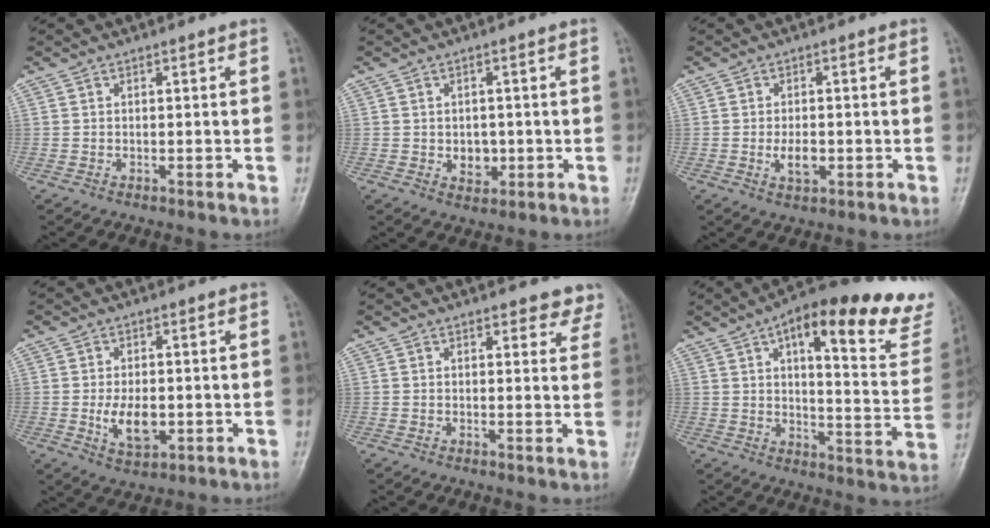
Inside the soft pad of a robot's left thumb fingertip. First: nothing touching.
{"total": 4.0, "force": [-0.5, 3.1, 2.4], "torque": [-0.017, 0.000, 0.001]}
{"total": 3.8, "force": [-0.8, 2.0, 3.1], "torque": [-0.052, -0.001, -0.011]}
{"total": 6.7, "force": [-0.9, 3.8, 5.4], "torque": [-0.088, -0.007, -0.009]}
{"total": 4.8, "force": [4.2, 2.0, 1.3], "torque": [0.020, -0.021, 0.035]}
{"total": 25.8, "force": [16.2, 8.0, 18.4], "torque": [-0.214, -0.051, 0.206]}